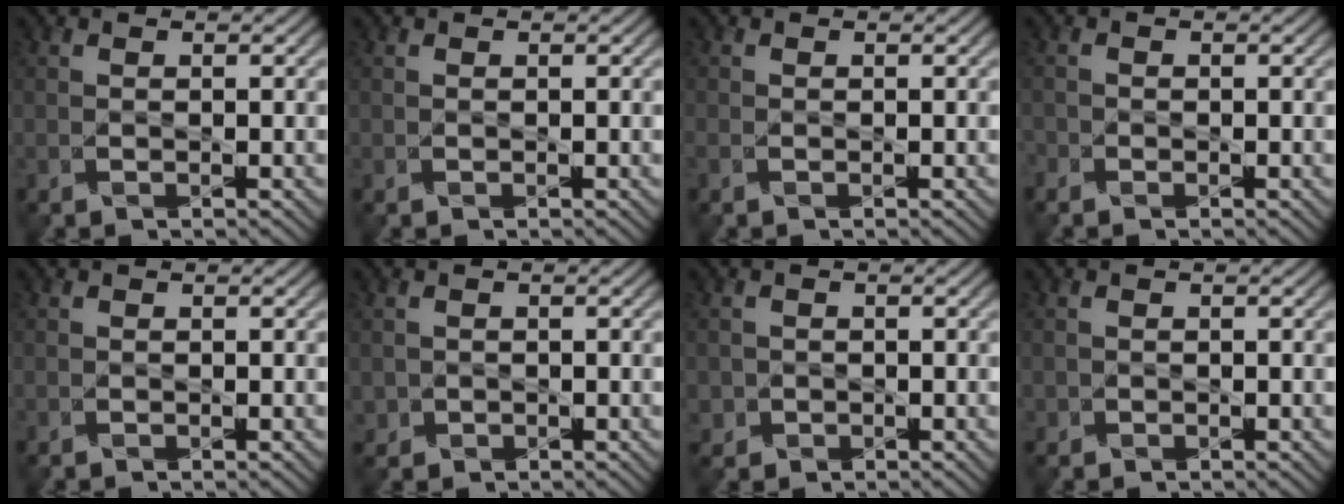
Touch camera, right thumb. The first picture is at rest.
{"total": 0.0}
{"total": 0.7, "force": [-0.5, 0.4, 0.4], "torque": [-0.012, -0.003, -0.011]}
{"total": 1.0, "force": [-0.9, 0.5, 0.1], "torque": [-0.004, -0.004, -0.023]}
{"total": 0.0}
{"total": 1.3, "force": [-0.2, 1.3, 0.0], "torque": [0.002, -0.008, -0.007]}
{"total": 1.7, "force": [-0.4, 1.6, 0.1], "torque": [0.002, -0.006, -0.011]}
{"total": 0.7, "force": [-0.2, 0.7, 0.0], "torque": [0.003, -0.006, -0.007]}